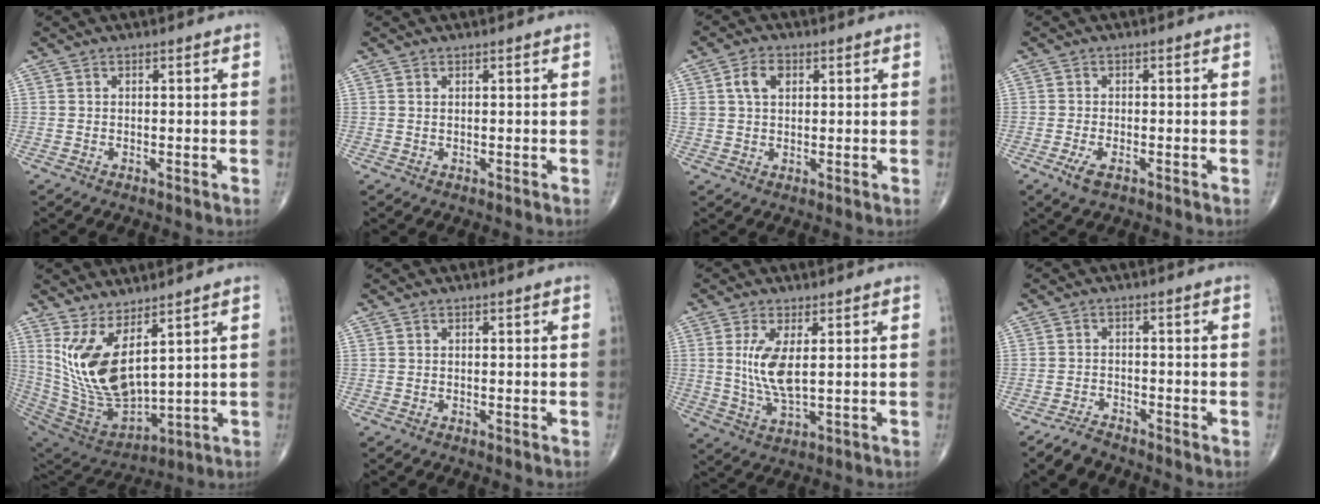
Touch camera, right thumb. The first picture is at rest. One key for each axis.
{"total": 0.0}
{"total": 4.6, "fx": 1.5, "fy": 3.0, "fz": 3.0, "tx": -0.054, "ty": 0.005, "tz": 0.029}
{"total": 2.7, "fx": -1.3, "fy": 1.1, "fz": 2.1, "tx": -0.048, "ty": -0.003, "tz": -0.025}
{"total": 15.4, "fx": 6.2, "fy": 6.1, "fz": 12.6, "tx": -0.246, "ty": -0.056, "tz": 0.150}
{"total": 0.0}
{"total": 7.8, "fx": 1.4, "fy": 2.7, "fz": 7.2, "tx": -0.151, "ty": -0.020, "tz": 0.035}
{"total": 3.1, "fx": -2.8, "fy": 1.1, "fz": 0.5, "tx": -0.017, "ty": 0.006, "tz": -0.053}